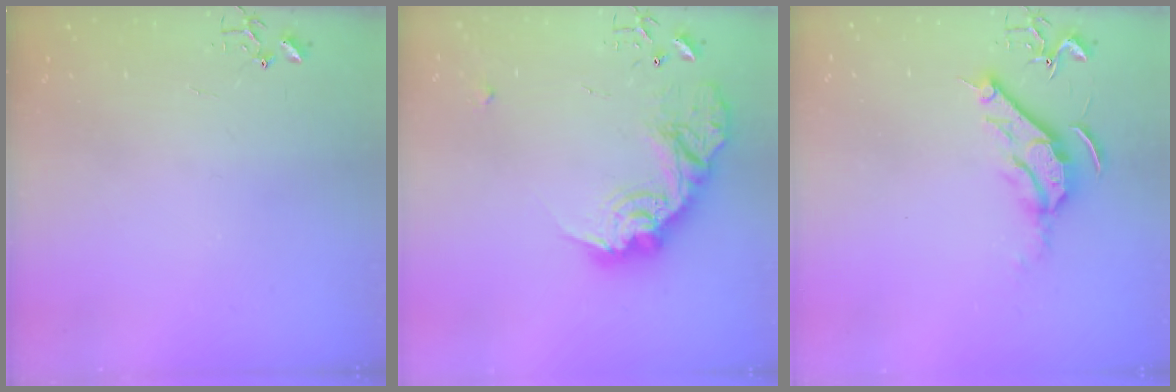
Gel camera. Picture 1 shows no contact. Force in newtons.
{"total": 19.4, "press": 19.3, "slide": 1.5}
{"total": 10.3, "press": 10.2, "slide": 1.3}